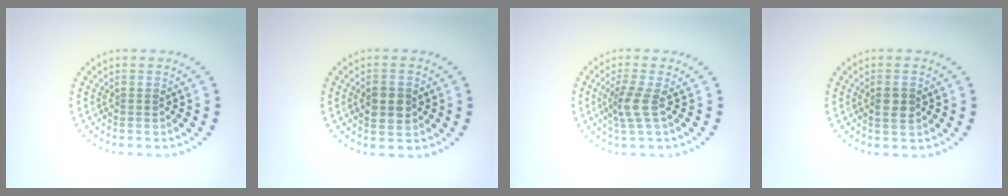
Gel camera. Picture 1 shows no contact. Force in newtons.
{"total": 3.2, "press": 3.2, "slide": 0.1}
{"total": 2.4, "press": 1.8, "slide": 1.6}
{"total": 1.9, "press": 1.9, "slide": 0.3}